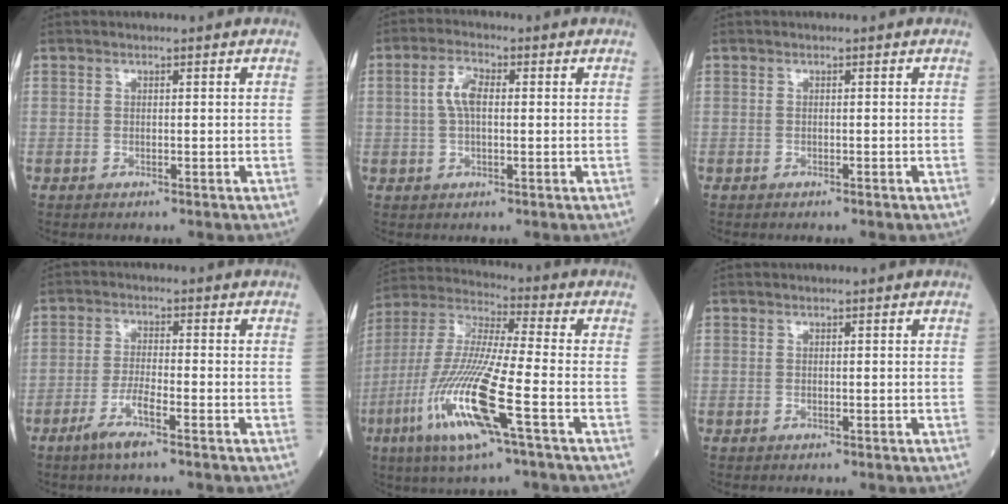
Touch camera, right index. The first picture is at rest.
{"total": 4.3, "force": [0.6, 1.8, 3.9], "torque": [-0.087, 0.013, 0.011]}
{"total": 0.0}
{"total": 4.8, "force": [-2.9, -0.1, 3.8], "torque": [-0.077, -0.007, -0.060]}
{"total": 17.0, "force": [-6.5, 1.0, 15.7], "torque": [-0.338, -0.022, -0.126]}
{"total": 0.0}